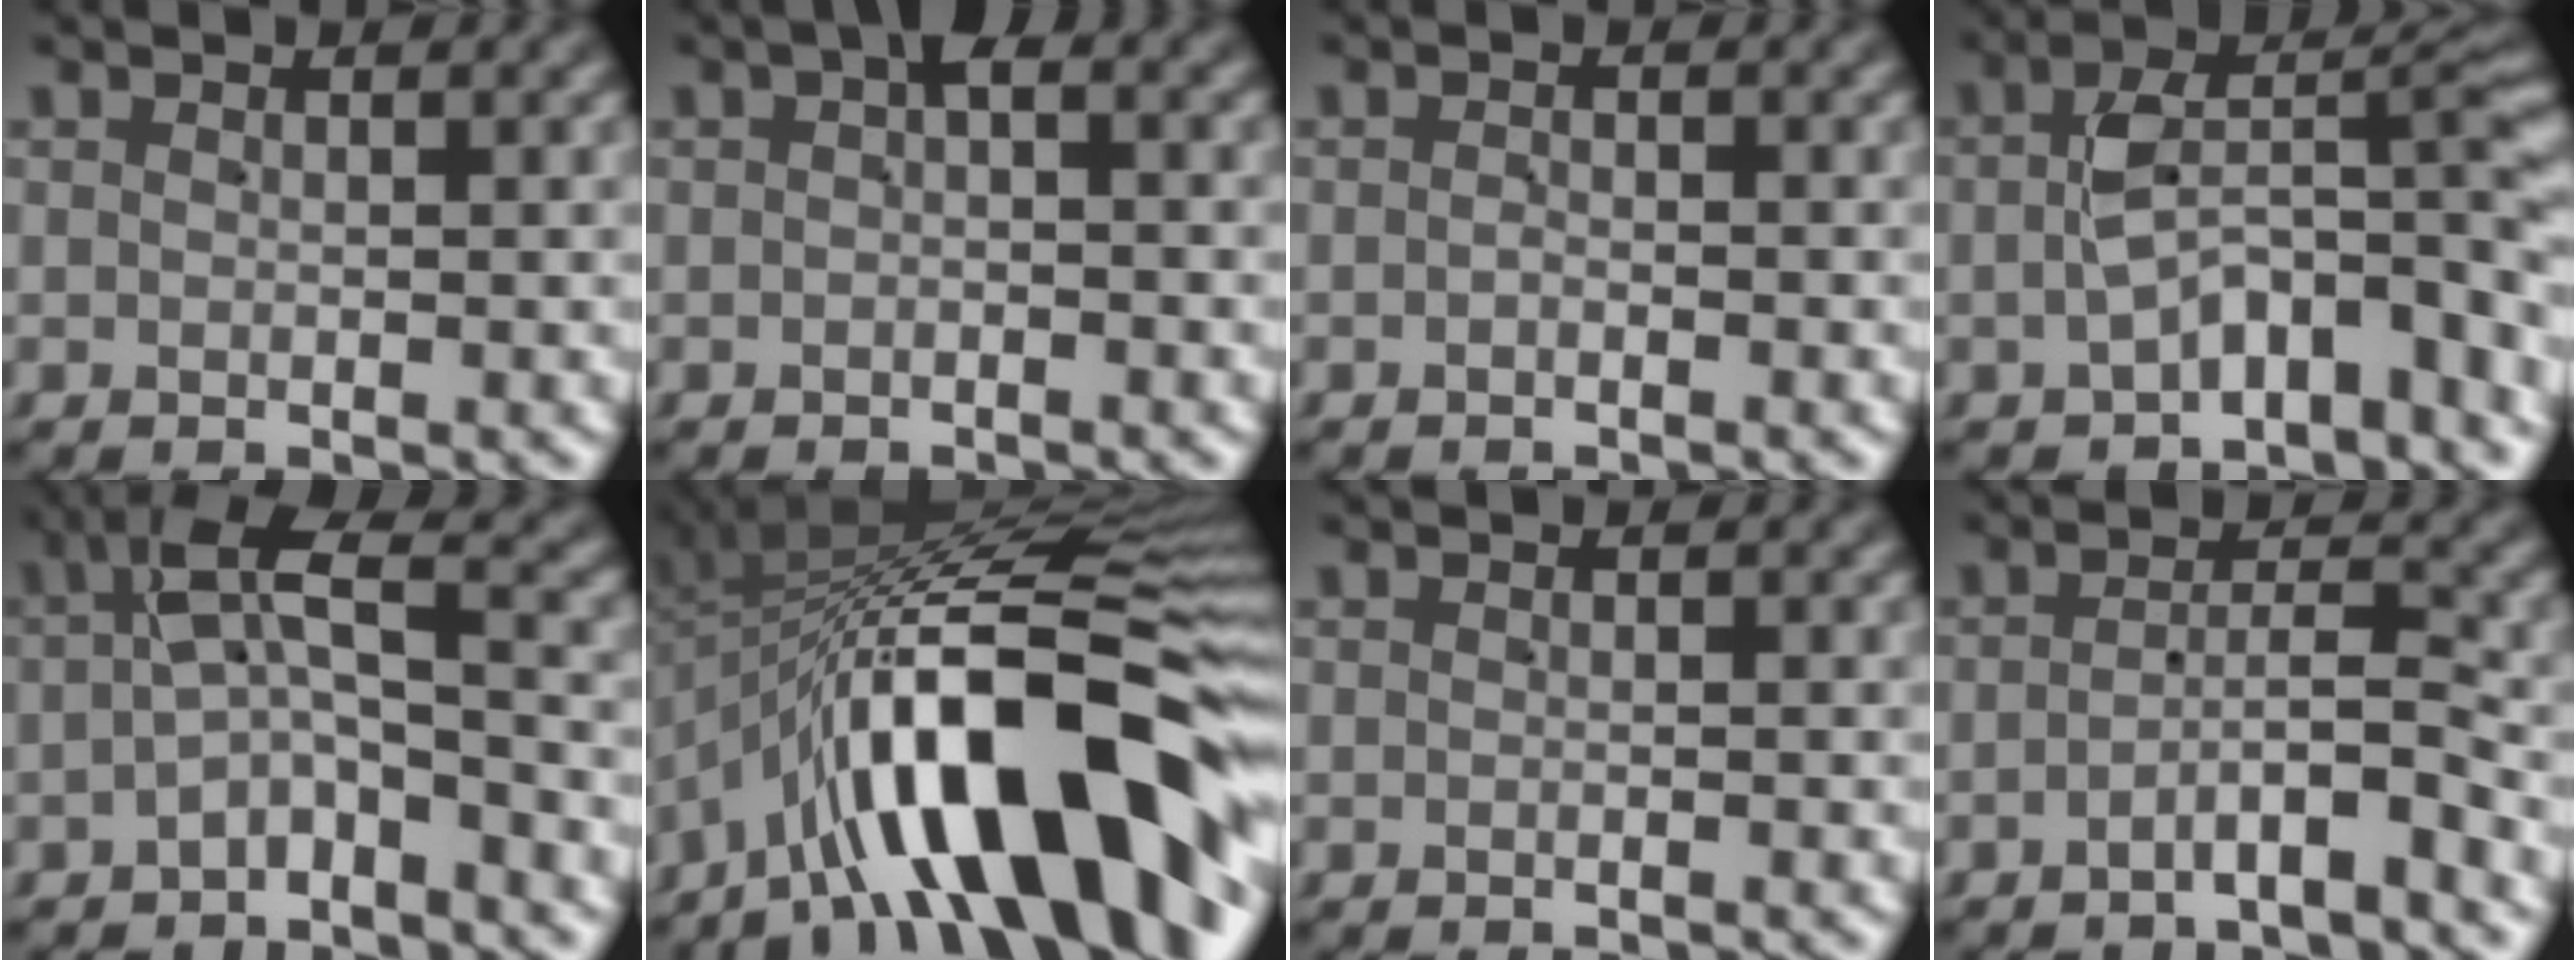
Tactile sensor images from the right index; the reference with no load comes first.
{"total": 1.4, "force": [0.0, 0.4, 1.3], "torque": [-0.017, 0.002, -0.001]}
{"total": 0.8, "force": [-0.7, 0.2, 0.2], "torque": [-0.004, 0.000, -0.015]}
{"total": 6.7, "force": [-2.6, 3.3, 5.3], "torque": [-0.067, -0.003, -0.041]}
{"total": 5.1, "force": [-0.8, 3.0, 4.1], "torque": [-0.068, -0.007, -0.017]}
{"total": 18.6, "force": [-5.5, 8.6, 15.6], "torque": [-0.252, -0.007, -0.071]}
{"total": 0.0}
{"total": 3.6, "force": [-3.3, 0.3, 1.5], "torque": [-0.016, -0.006, -0.053]}